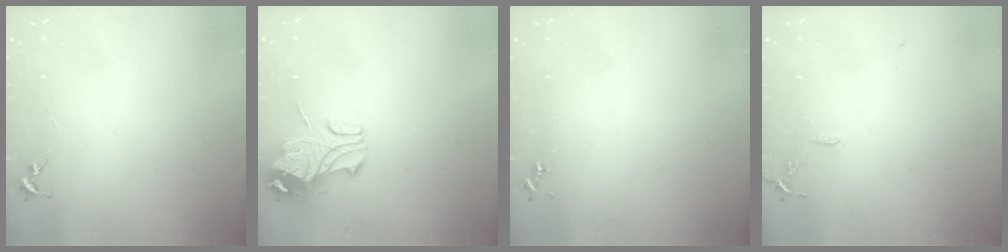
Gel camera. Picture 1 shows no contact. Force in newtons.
{"total": 9.4, "press": 9.3, "slide": 1.3}
{"total": 0.0}
{"total": 6.9, "press": 6.9, "slide": 0.6}